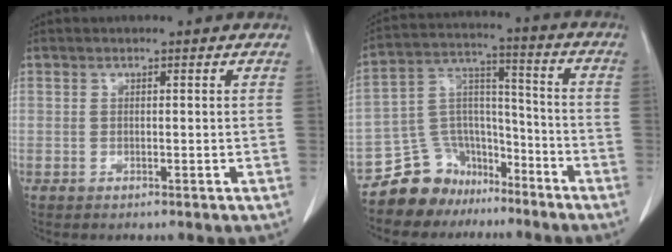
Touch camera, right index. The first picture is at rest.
{"total": 11.3, "force": [-8.9, 6.8, 1.3], "torque": [-0.027, 0.068, -0.154]}